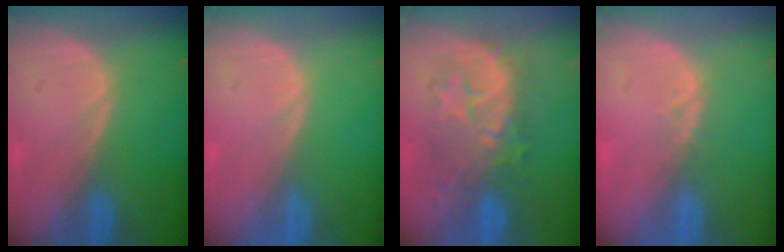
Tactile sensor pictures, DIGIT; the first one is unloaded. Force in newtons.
{"total": 0.0}
{"total": 9.0, "press": 8.9, "slide": 1.1}
{"total": 1.8, "press": 1.5, "slide": 1.0}